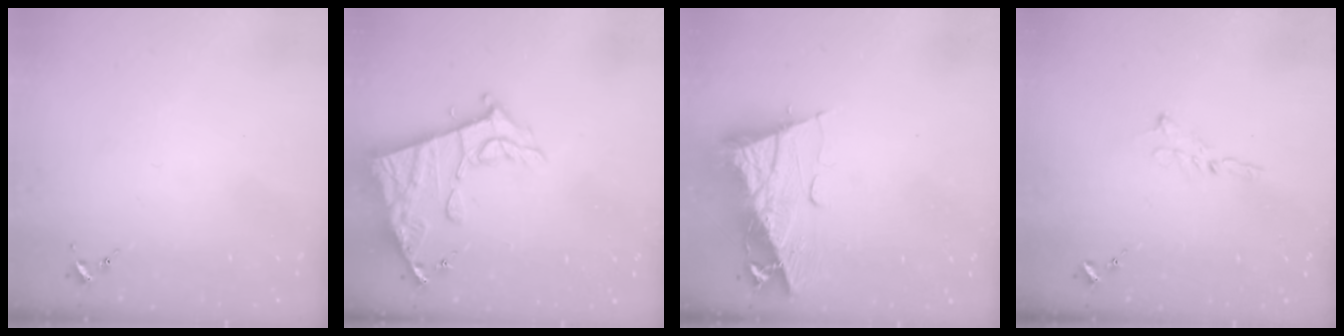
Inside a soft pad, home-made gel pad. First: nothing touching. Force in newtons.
{"total": 14.0, "press": 13.9, "slide": 1.1}
{"total": 12.1, "press": 12.0, "slide": 1.2}
{"total": 4.0, "press": 4.0, "slide": 0.2}